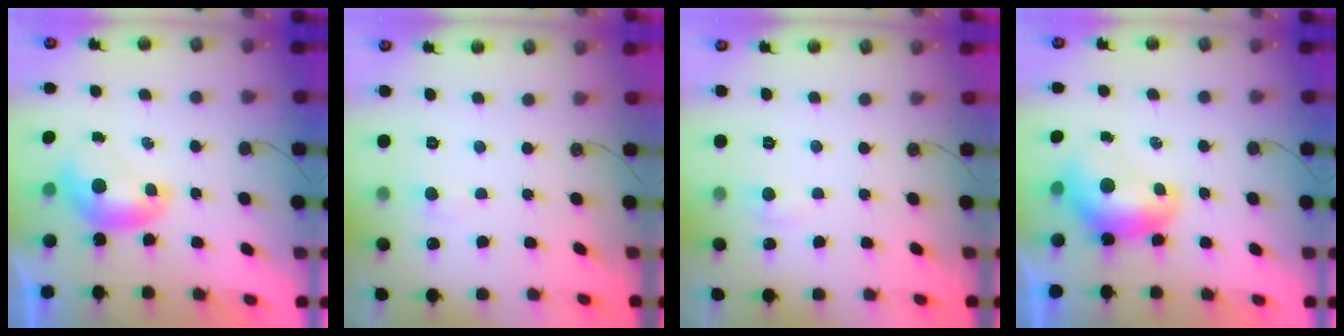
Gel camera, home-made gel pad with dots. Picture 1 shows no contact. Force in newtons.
{"total": 0.6, "press": 0.5, "slide": 0.4}
{"total": 1.9, "press": 1.8, "slide": 0.4}
{"total": 1.3, "press": 1.2, "slide": 0.4}